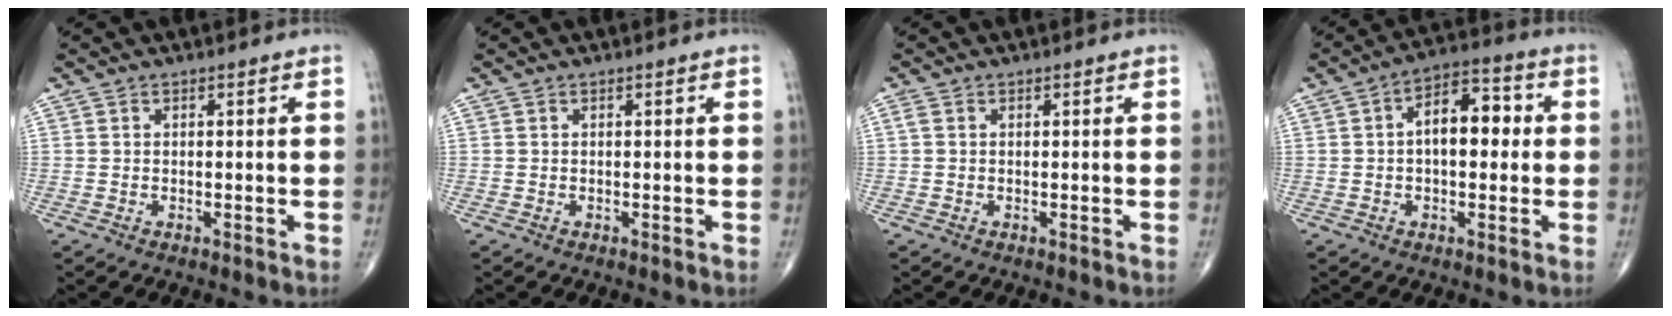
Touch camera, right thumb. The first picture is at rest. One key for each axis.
{"total": 0.0}
{"total": 0.7, "fx": 0.1, "fy": 0.5, "fz": 0.5, "tx": -0.016, "ty": 0.005, "tz": 0.004}
{"total": 9.7, "fx": 0.8, "fy": 5.4, "fz": 8.0, "tx": -0.104, "ty": 0.026, "tz": 0.004}